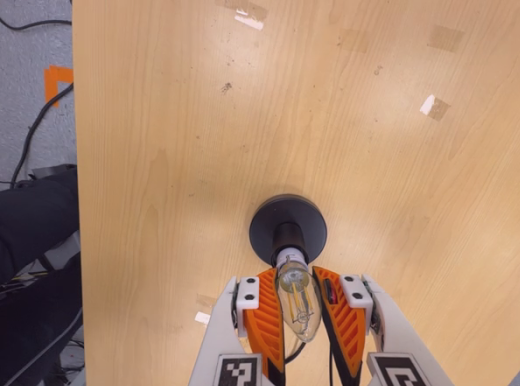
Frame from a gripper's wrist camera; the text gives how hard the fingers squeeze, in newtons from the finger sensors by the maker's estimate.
{"total": 17.6, "left": 16.7, "right": 18.5}